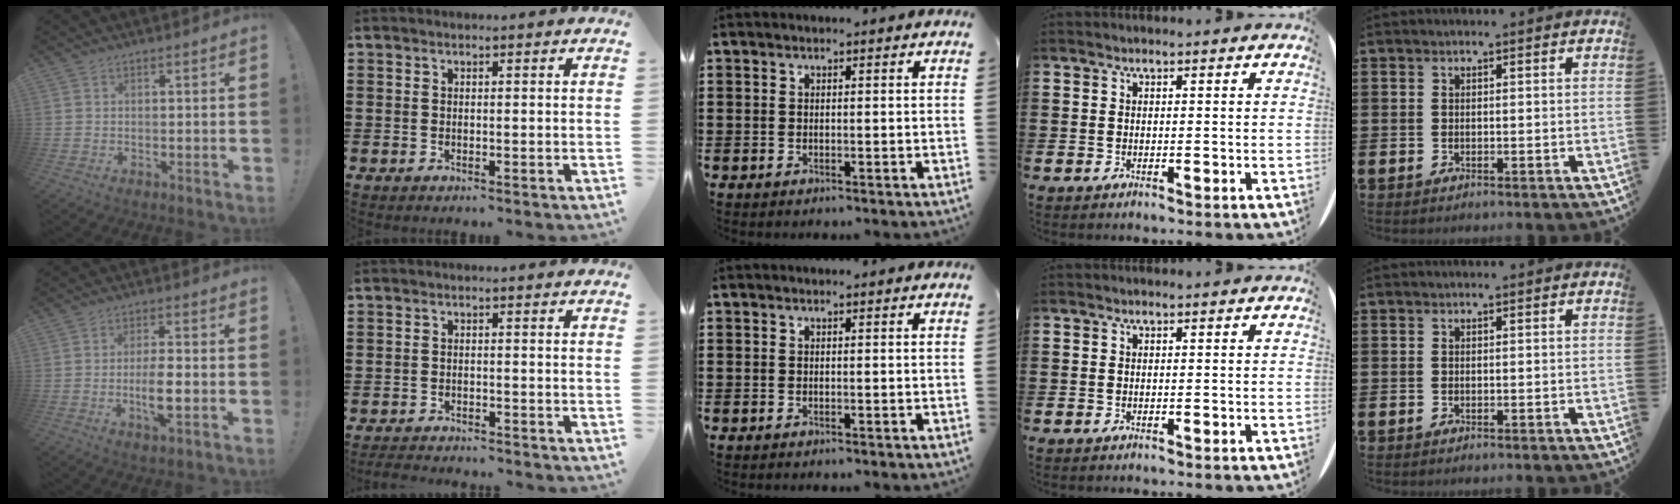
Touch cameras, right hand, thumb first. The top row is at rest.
{"thumb": {"total": 7.6, "force": [-1.9, 1.8, 7.1], "torque": [-0.127, -0.005, -0.035]}, "index": {"total": 1.9, "force": [-1.9, -0.1, 0.0], "torque": [-0.006, -0.002, -0.040]}}